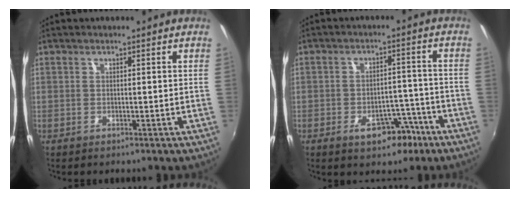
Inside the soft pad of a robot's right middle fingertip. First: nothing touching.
{"total": 6.6, "force": [-3.8, 3.6, 4.0], "torque": [-0.064, 0.012, -0.039]}